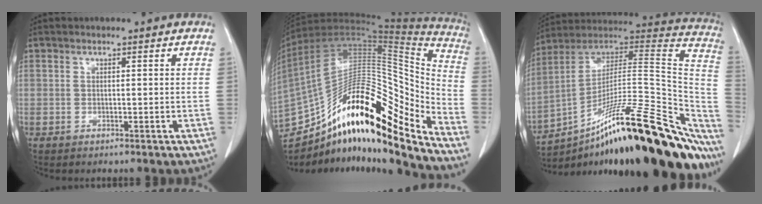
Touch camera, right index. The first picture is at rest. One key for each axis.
{"total": 27.3, "fx": -17.8, "fy": 6.4, "fz": 19.6, "tx": -0.325, "ty": 0.041, "tz": -0.296}
{"total": 36.4, "fx": -22.6, "fy": 8.2, "fz": 27.4, "tx": -0.308, "ty": 0.019, "tz": -0.337}